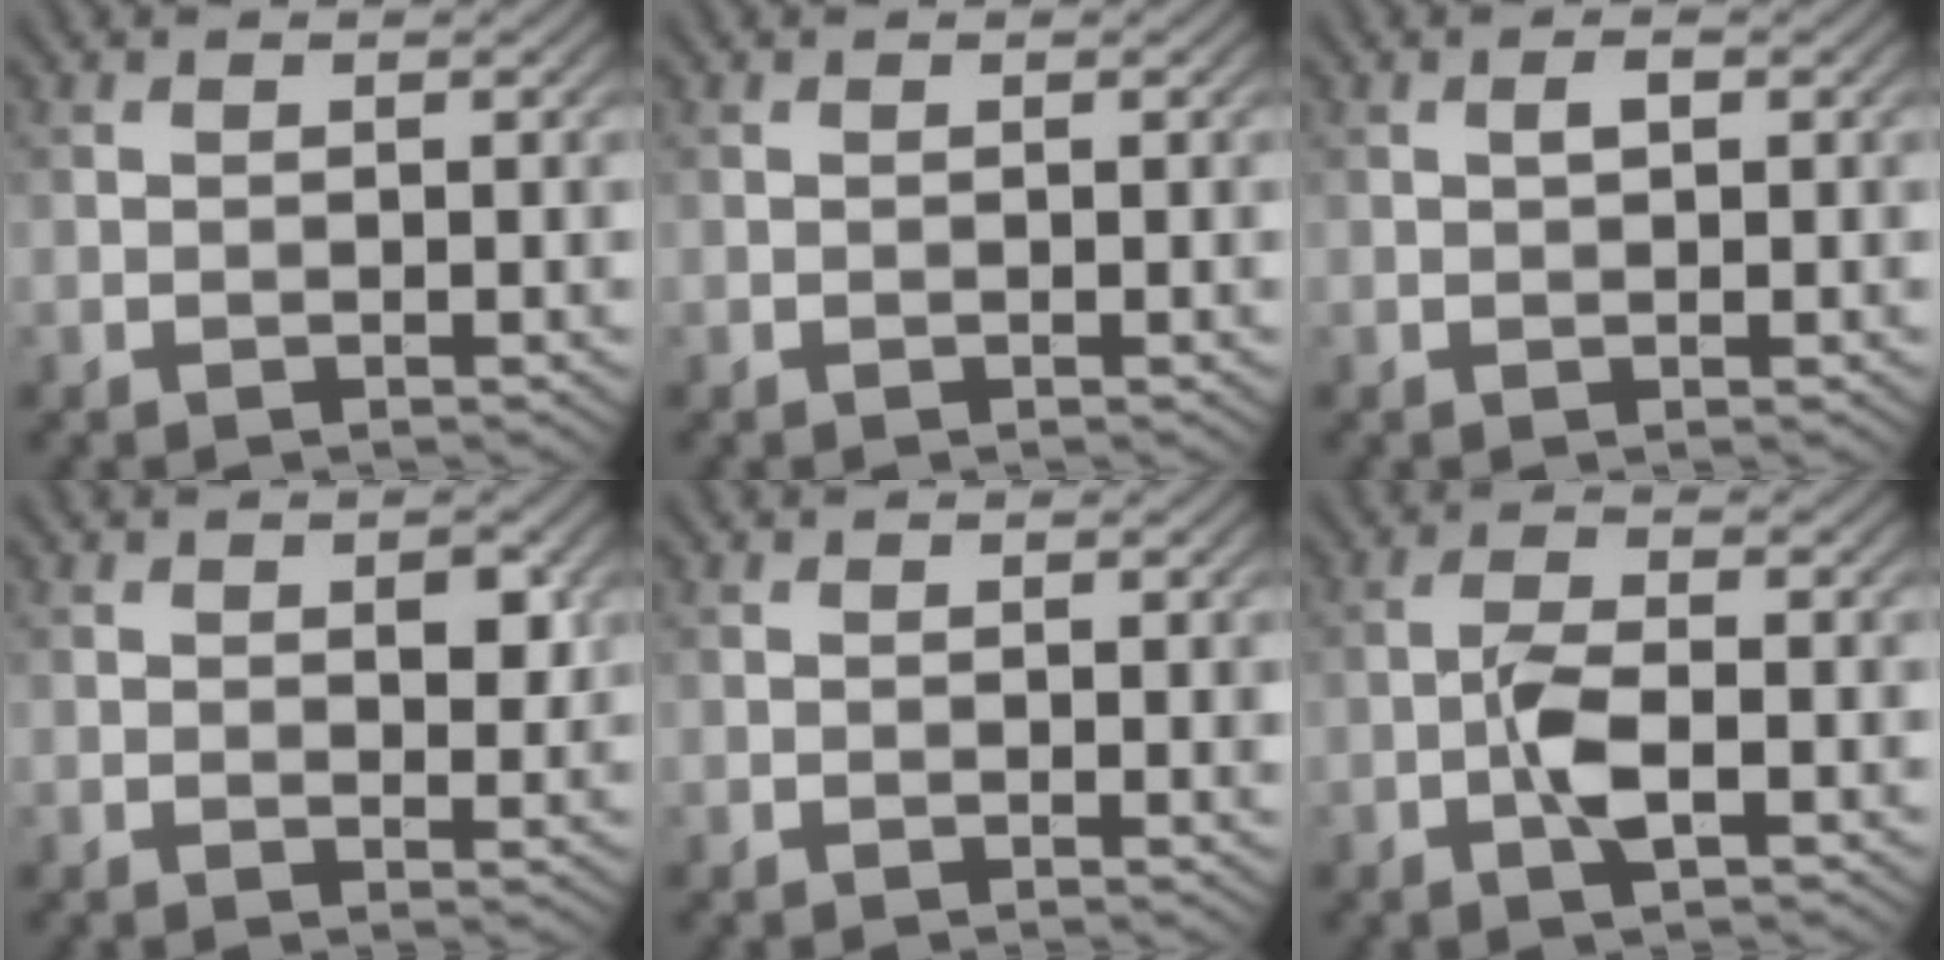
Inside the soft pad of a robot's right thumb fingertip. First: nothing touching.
{"total": 0.0}
{"total": 1.2, "force": [0.2, 0.5, 1.1], "torque": [-0.019, 0.001, 0.003]}
{"total": 2.7, "force": [0.8, 1.5, 2.2], "torque": [-0.027, -0.004, 0.014]}
{"total": 0.6, "force": [0.1, 0.2, 0.5], "torque": [-0.005, -0.003, 0.000]}
{"total": 4.3, "force": [-1.4, 1.4, 3.8], "torque": [-0.084, 0.004, -0.032]}